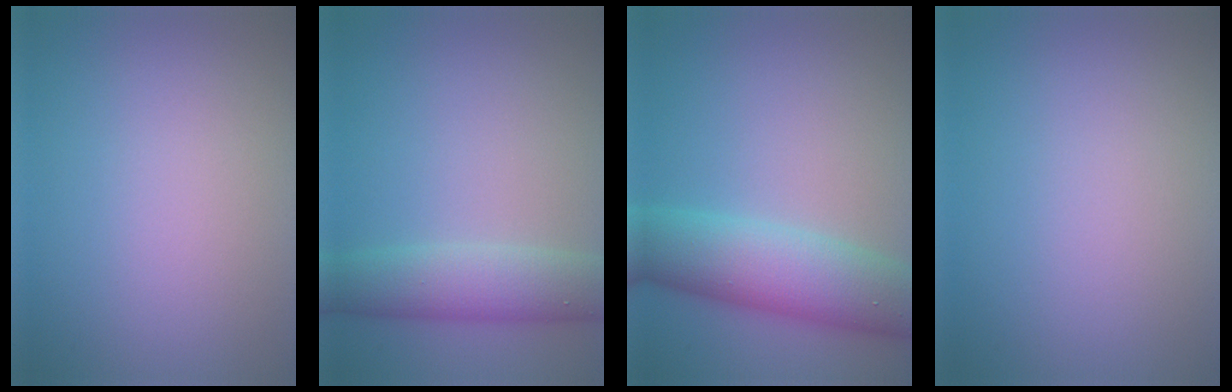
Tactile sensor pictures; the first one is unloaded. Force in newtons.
{"total": 5.2, "press": 5.2, "slide": 0.3}
{"total": 8.2, "press": 8.2, "slide": 0.3}
{"total": 0.0}